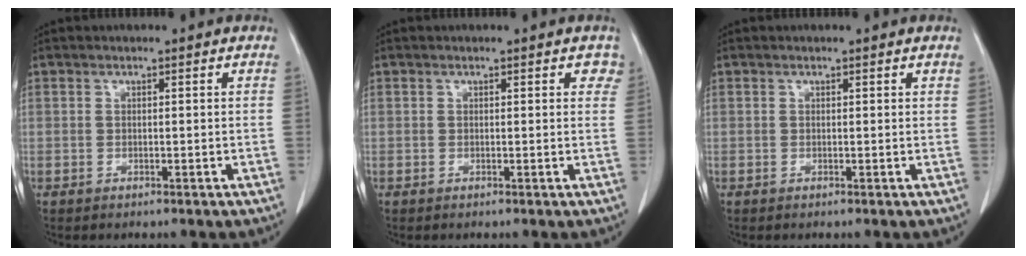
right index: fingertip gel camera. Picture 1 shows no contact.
{"total": 1.7, "force": [1.1, 1.1, 0.9], "torque": [0.007, 0.004, 0.002]}
{"total": 0.0}